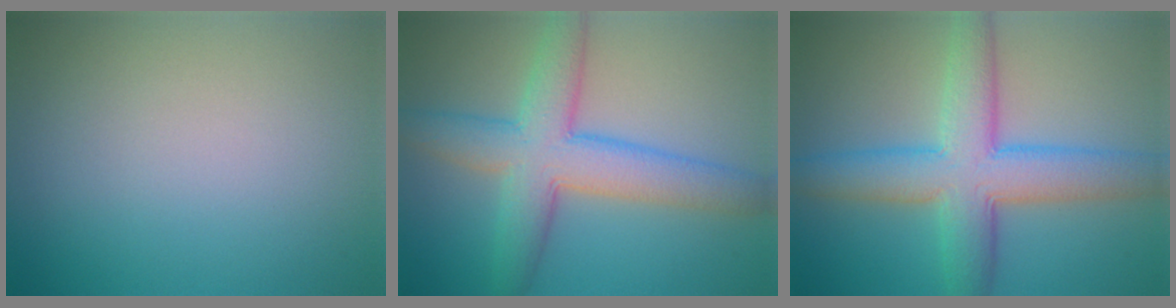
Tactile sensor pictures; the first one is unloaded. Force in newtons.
{"total": 7.4, "press": 7.3, "slide": 0.4}
{"total": 8.0, "press": 8.0, "slide": 0.2}